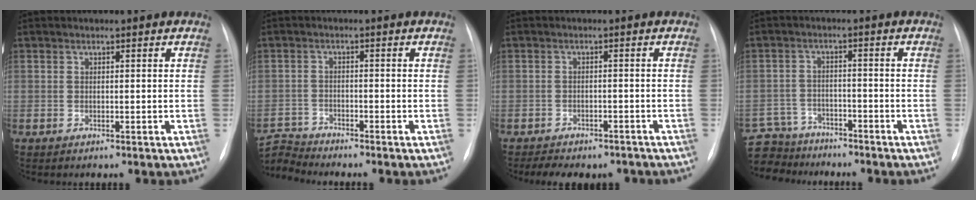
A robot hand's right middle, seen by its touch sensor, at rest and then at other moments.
{"total": 4.7, "force": [-4.4, -1.0, -1.1], "torque": [0.013, -0.008, -0.085]}
{"total": 9.3, "force": [-7.7, 3.9, 3.3], "torque": [-0.055, 0.006, -0.093]}
{"total": 9.3, "force": [-8.6, 3.4, 0.7], "torque": [-0.027, 0.009, -0.144]}